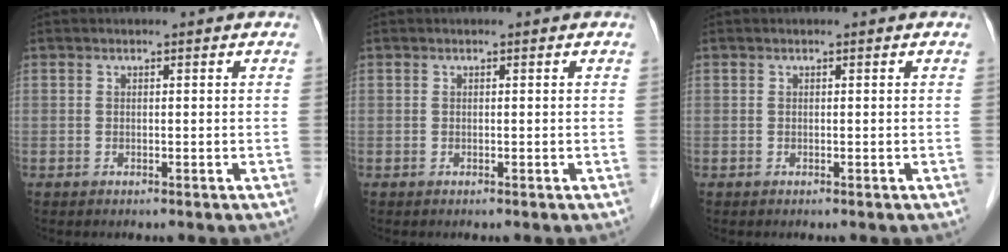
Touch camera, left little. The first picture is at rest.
{"total": 0.0}
{"total": 0.0}